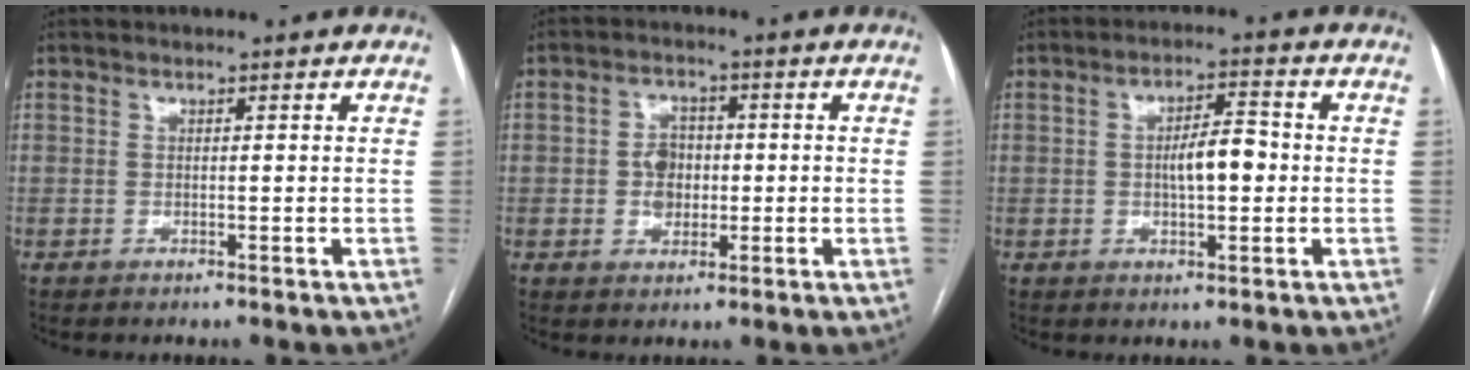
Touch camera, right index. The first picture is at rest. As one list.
[{"total": 4.5, "force": [-0.4, 3.5, 2.8], "torque": [-0.046, 0.010, -0.003]}, {"total": 6.0, "force": [-0.3, 1.9, 5.6], "torque": [-0.098, 0.011, -0.004]}]